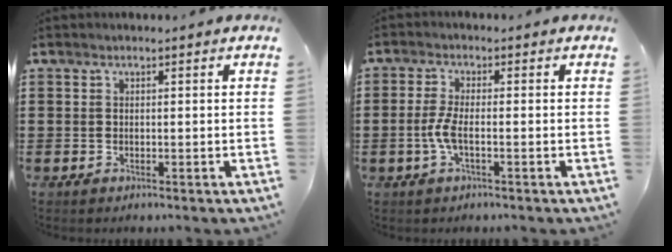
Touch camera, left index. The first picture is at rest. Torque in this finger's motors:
{"motor_torque": [0.45, 0.45, 0.38, 0.08]}